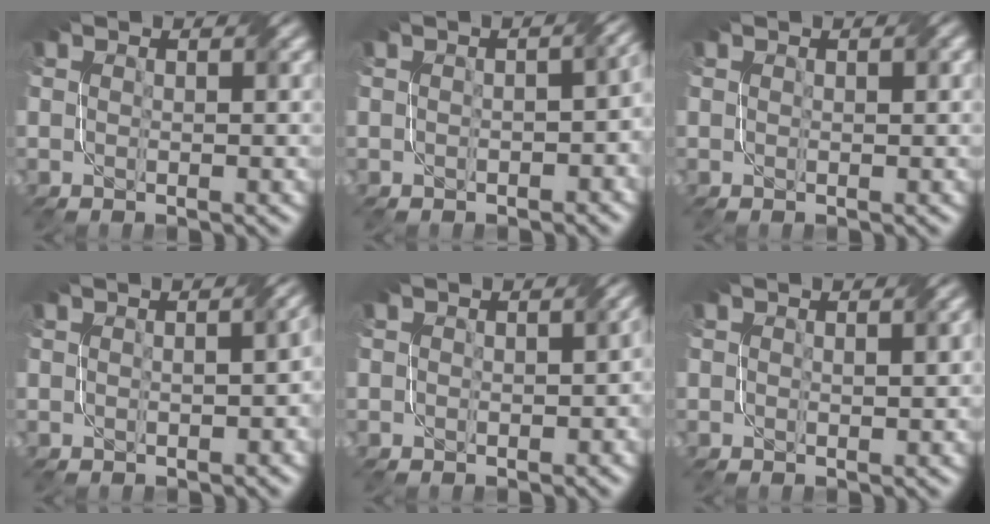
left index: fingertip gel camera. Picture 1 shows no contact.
{"total": 4.2, "force": [-0.5, 2.3, 3.5], "torque": [-0.020, -0.002, 0.003]}
{"total": 0.5, "force": [0.3, 0.2, 0.4], "torque": [-0.007, 0.003, 0.005]}
{"total": 3.1, "force": [-0.2, 1.5, 2.7], "torque": [-0.018, 0.000, 0.009]}
{"total": 2.7, "force": [0.1, 1.9, 1.9], "torque": [-0.012, -0.003, -0.001]}
{"total": 1.4, "force": [0.1, 0.6, 1.2], "torque": [-0.016, 0.003, 0.003]}